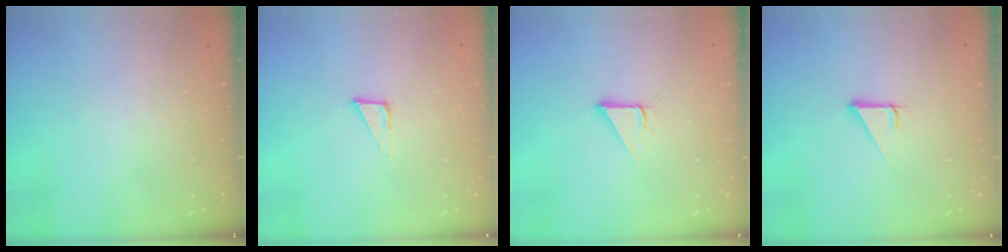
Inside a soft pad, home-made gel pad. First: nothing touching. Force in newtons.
{"total": 5.3, "press": 5.2, "slide": 0.3}
{"total": 3.7, "press": 3.7, "slide": 0.2}
{"total": 2.9, "press": 2.9, "slide": 0.1}